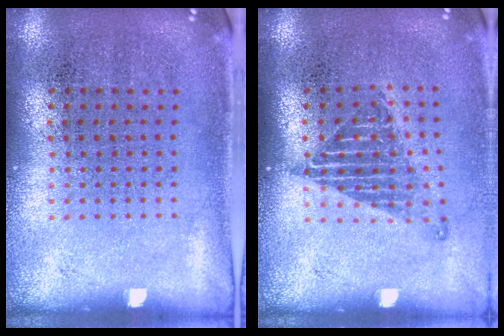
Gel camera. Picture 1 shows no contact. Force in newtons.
{"total": 1.3, "press": 1.1, "slide": 0.7}